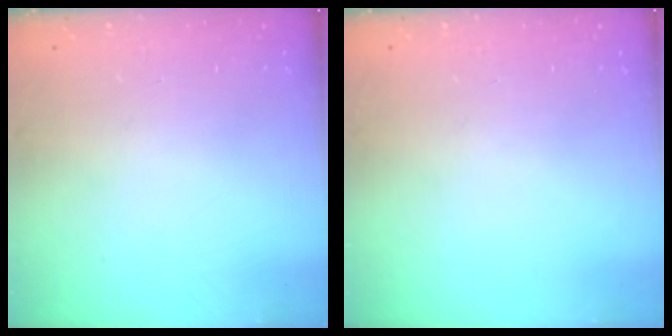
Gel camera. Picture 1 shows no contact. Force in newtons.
{"total": 0.0}